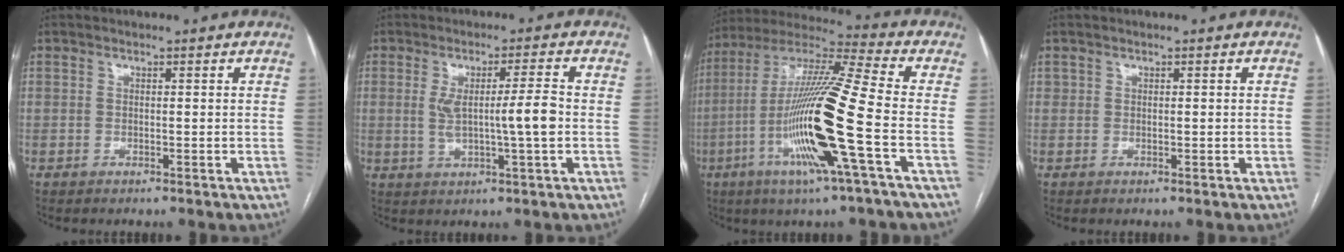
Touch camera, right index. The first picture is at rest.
{"total": 6.9, "force": [-0.1, 0.2, 6.9], "torque": [-0.120, 0.002, 0.003]}
{"total": 19.4, "force": [-5.6, -0.5, 18.6], "torque": [-0.382, -0.018, -0.117]}
{"total": 0.6, "force": [0.0, 0.4, 0.5], "torque": [-0.014, 0.006, 0.005]}